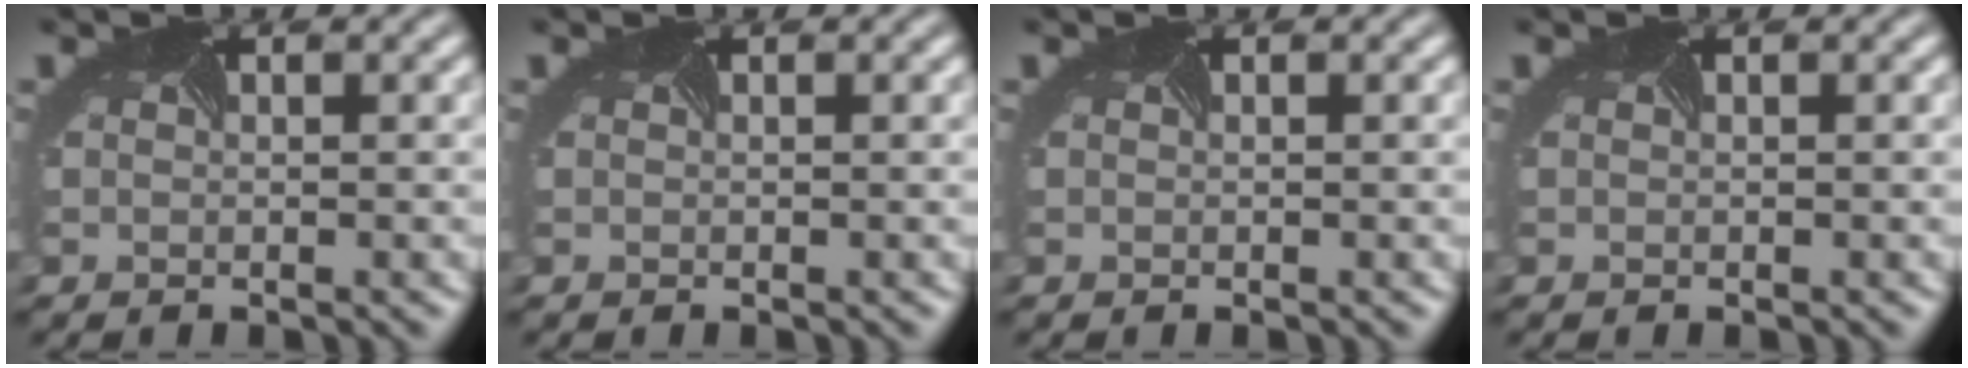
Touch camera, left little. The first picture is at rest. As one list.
[{"total": 0.0}, {"total": 0.0}, {"total": 0.0}]